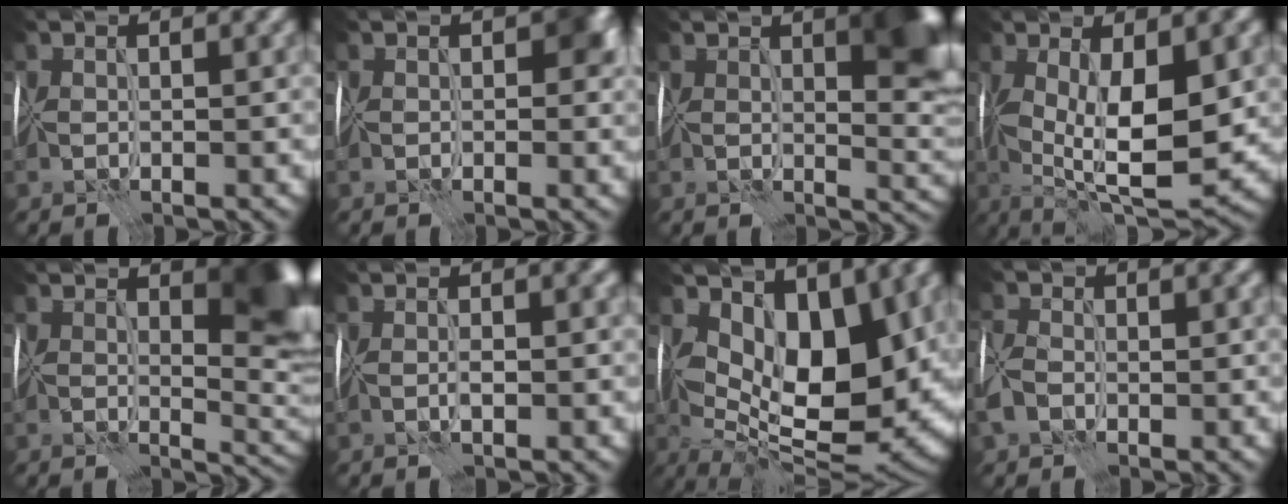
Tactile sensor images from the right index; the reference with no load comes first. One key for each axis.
{"total": 3.6, "fx": 0.2, "fy": 2.5, "fz": 2.5, "tx": -0.026, "ty": 0.001, "tz": -0.002}
{"total": 7.6, "fx": 2.2, "fy": 2.8, "fz": 6.7, "tx": -0.071, "ty": 0.000, "tz": 0.035}
{"total": 11.1, "fx": -0.2, "fy": 4.4, "fz": 10.2, "tx": -0.164, "ty": -0.011, "tz": -0.001}
{"total": 7.4, "fx": 1.8, "fy": 3.4, "fz": 6.3, "tx": -0.070, "ty": -0.007, "tz": 0.032}
{"total": 1.0, "fx": 0.0, "fy": 0.3, "fz": 1.0, "tx": -0.020, "ty": 0.001, "tz": 0.003}
{"total": 13.1, "fx": 2.7, "fy": 6.8, "fz": 10.9, "tx": -0.160, "ty": -0.017, "tz": 0.048}
{"total": 3.1, "fx": -1.0, "fy": 2.3, "fz": 1.9, "tx": -0.040, "ty": 0.009, "tz": -0.029}